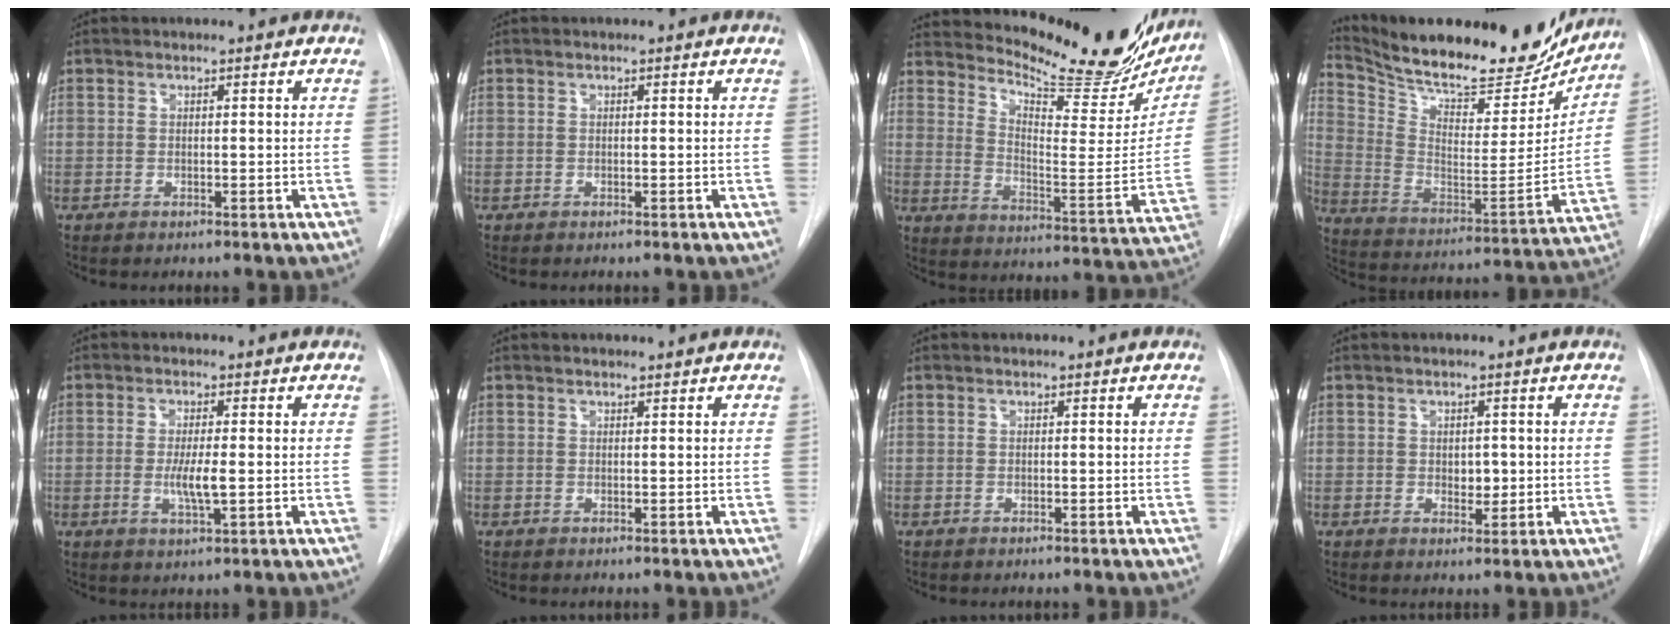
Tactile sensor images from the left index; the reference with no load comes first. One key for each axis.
{"total": 0.0}
{"total": 23.6, "fx": 20.8, "fy": 5.4, "fz": 9.6, "tx": -0.141, "ty": -0.071, "tz": 0.272}
{"total": 26.2, "fx": 23.1, "fy": 6.5, "fz": 10.5, "tx": -0.182, "ty": -0.042, "tz": 0.337}
{"total": 4.1, "fx": -0.5, "fy": 0.5, "fz": 4.0, "tx": -0.081, "ty": -0.009, "tz": -0.007}
{"total": 1.3, "fx": 1.3, "fy": 0.0, "fz": 0.2, "tx": -0.007, "ty": 0.007, "tz": 0.019}
{"total": 0.0}
{"total": 2.1, "fx": 0.1, "fy": 1.4, "fz": 1.6, "tx": -0.021, "ty": -0.004, "tz": 0.006}